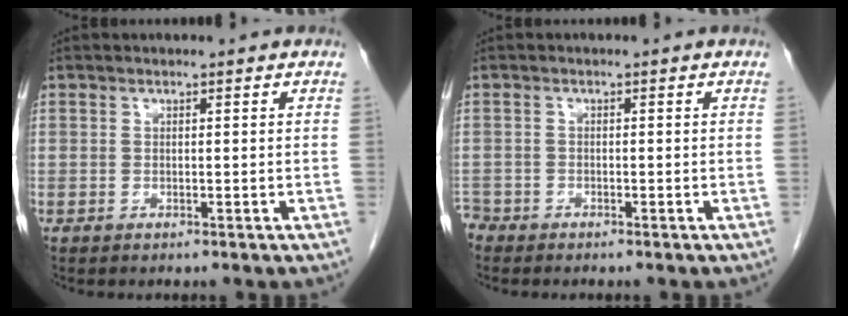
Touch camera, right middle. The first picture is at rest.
{"total": 1.7, "force": [-1.5, 0.6, -0.1], "torque": [-0.001, -0.001, -0.030]}